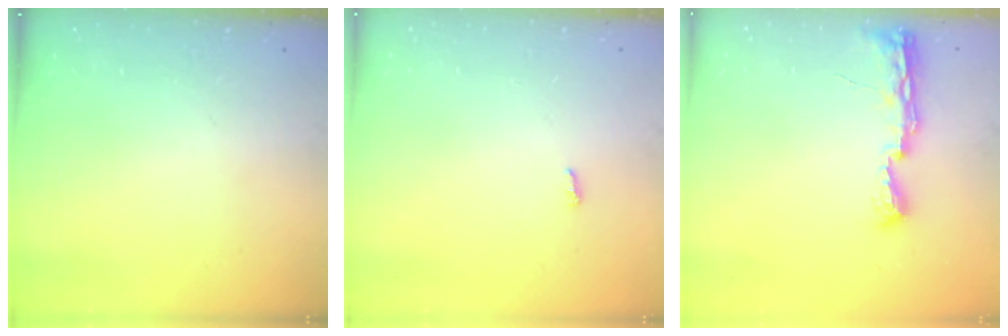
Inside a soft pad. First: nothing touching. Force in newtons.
{"total": 3.4, "press": 3.3, "slide": 0.6}
{"total": 7.9, "press": 7.8, "slide": 0.8}